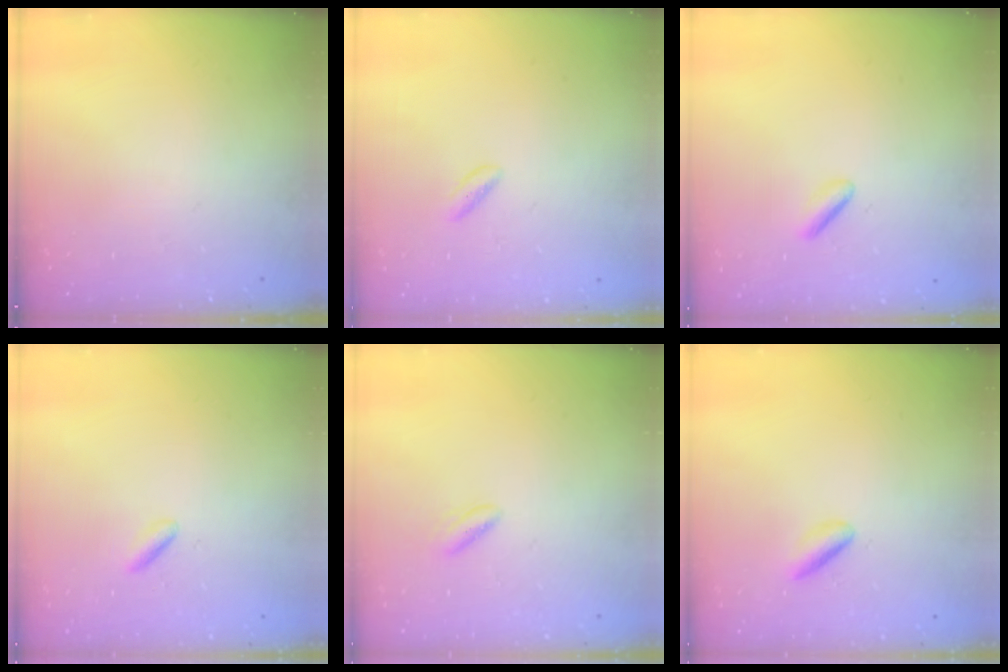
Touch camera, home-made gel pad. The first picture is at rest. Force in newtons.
{"total": 1.3, "press": 1.1, "slide": 0.7}
{"total": 1.5, "press": 1.2, "slide": 0.9}
{"total": 0.9, "press": 0.6, "slide": 0.6}
{"total": 2.7, "press": 2.6, "slide": 0.7}
{"total": 1.8, "press": 1.7, "slide": 0.5}